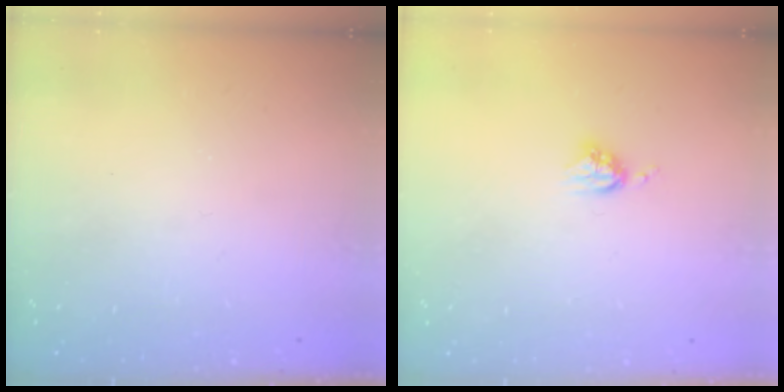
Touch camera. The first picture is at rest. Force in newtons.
{"total": 3.7, "press": 3.7, "slide": 0.5}